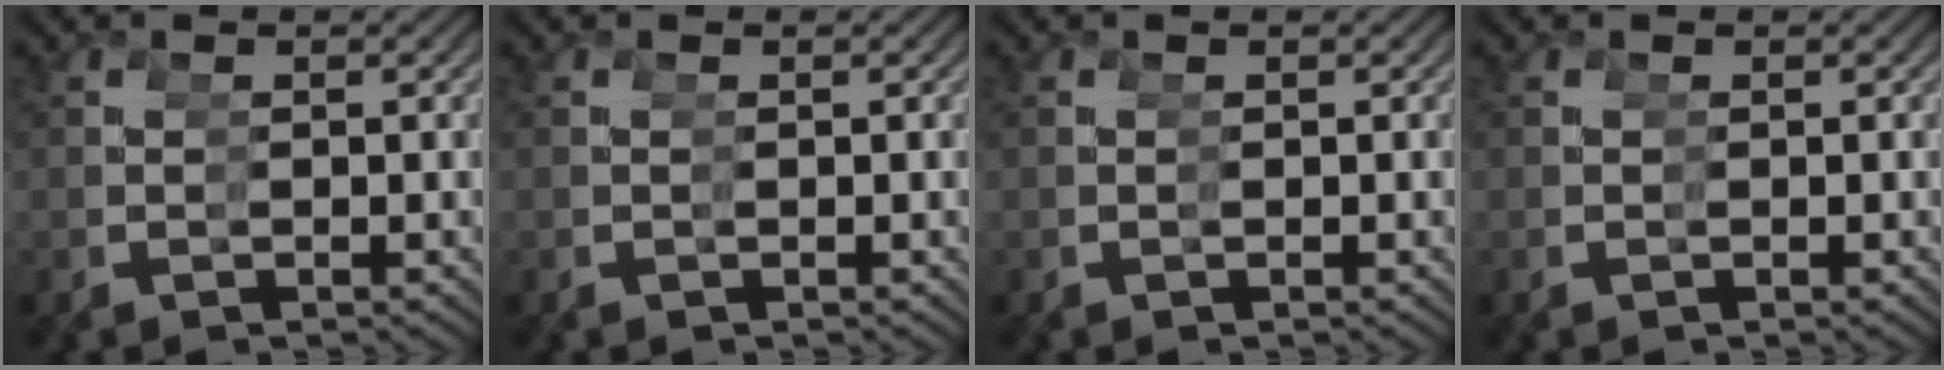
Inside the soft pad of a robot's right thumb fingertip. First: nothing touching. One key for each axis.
{"total": 0.0}
{"total": 0.0}
{"total": 0.0}